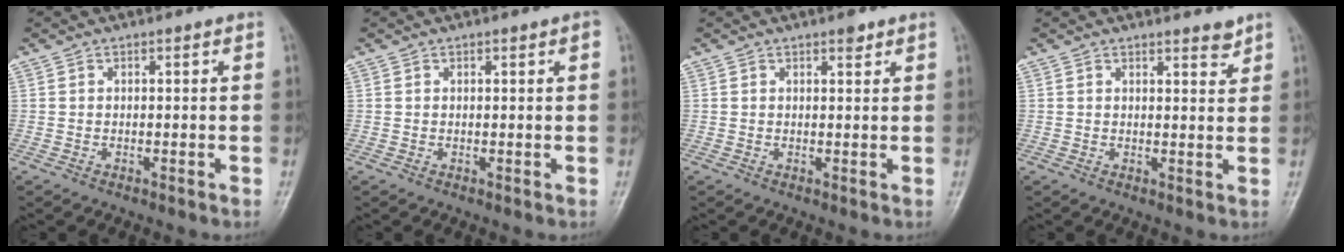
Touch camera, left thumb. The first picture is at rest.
{"total": 1.2, "force": [0.6, 0.4, 0.9], "torque": [-0.007, 0.000, 0.008]}
{"total": 1.6, "force": [1.2, 0.6, 0.9], "torque": [-0.006, -0.006, 0.016]}
{"total": 2.3, "force": [2.1, 0.6, 0.8], "torque": [-0.002, -0.018, 0.029]}